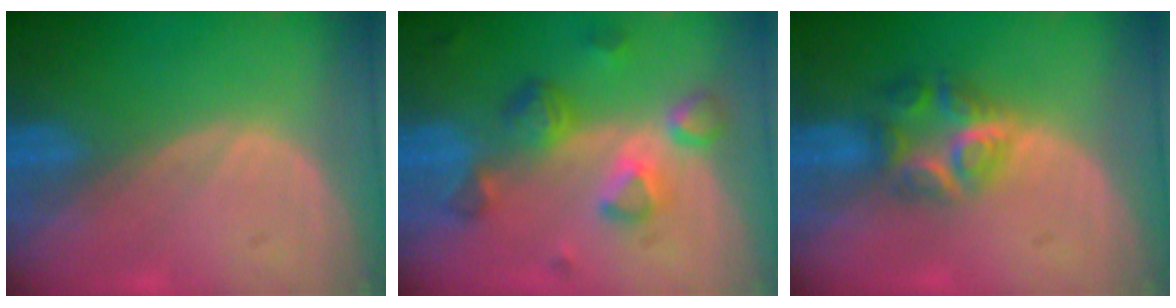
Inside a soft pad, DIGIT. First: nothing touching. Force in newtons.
{"total": 7.9, "press": 7.1, "slide": 3.5}
{"total": 5.9, "press": 5.5, "slide": 2.2}